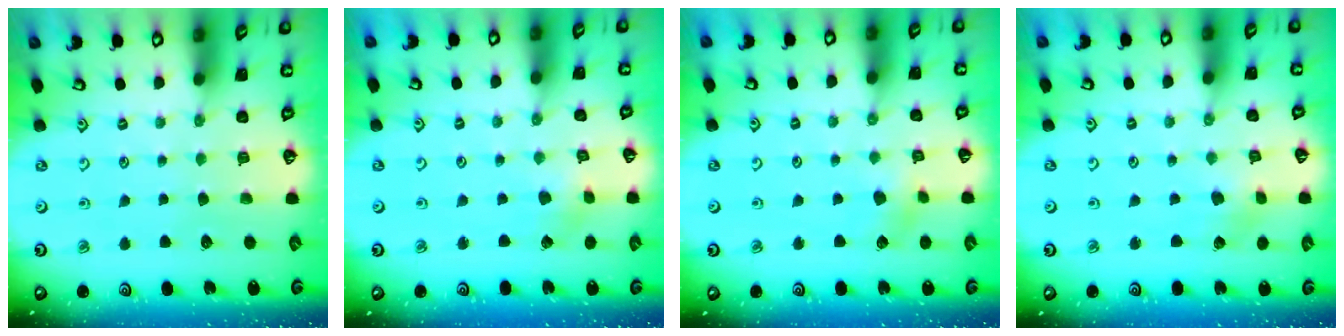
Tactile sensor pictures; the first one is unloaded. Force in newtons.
{"total": 2.4, "press": 2.4, "slide": 0.3}
{"total": 3.6, "press": 3.6, "slide": 0.4}
{"total": 2.3, "press": 2.3, "slide": 0.4}